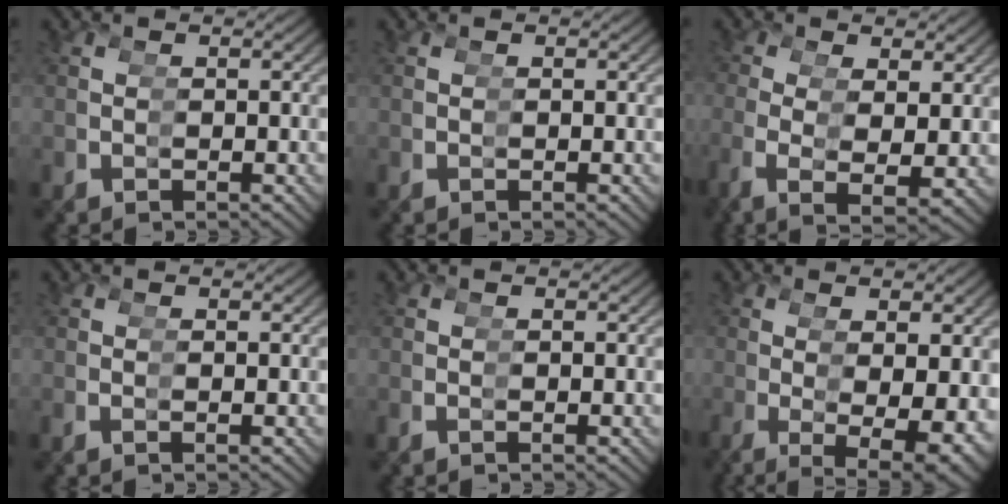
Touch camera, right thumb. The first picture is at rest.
{"total": 0.0}
{"total": 2.6, "force": [1.0, 0.4, 2.4], "torque": [-0.037, 0.013, 0.015]}
{"total": 1.0, "force": [0.3, -0.9, 0.4], "torque": [-0.006, 0.007, 0.002]}
{"total": 0.6, "force": [0.1, -0.6, 0.2], "torque": [-0.004, 0.004, 0.000]}
{"total": 5.6, "force": [-0.3, 0.3, 5.6], "torque": [-0.081, 0.017, -0.003]}